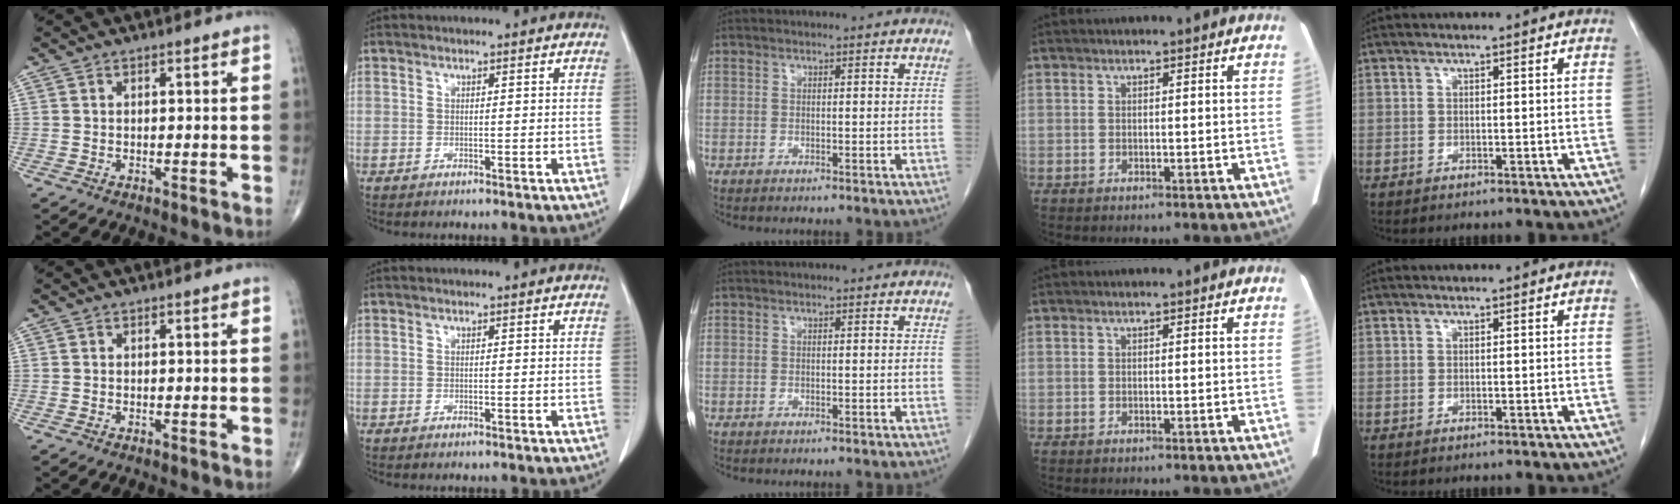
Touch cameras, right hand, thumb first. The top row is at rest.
{}